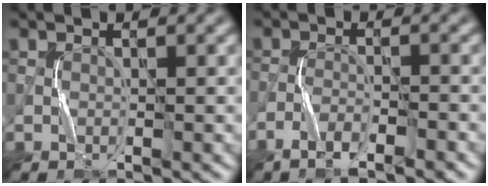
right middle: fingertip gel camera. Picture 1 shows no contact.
{"total": 3.8, "force": [-3.1, 0.6, 2.0], "torque": [-0.043, -0.002, -0.053]}